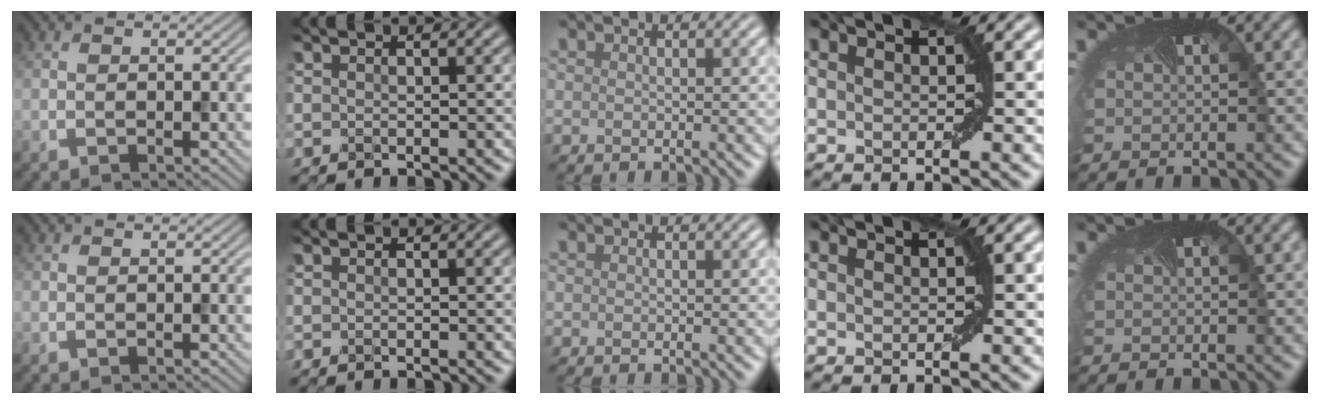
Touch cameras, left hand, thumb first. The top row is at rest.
{}